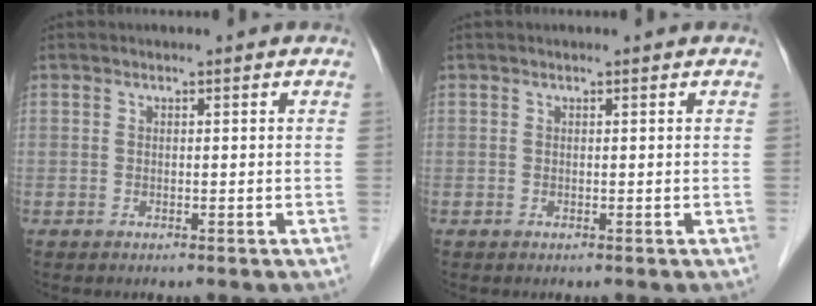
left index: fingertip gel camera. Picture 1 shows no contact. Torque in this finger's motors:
{"motor_torque": [0.11, -0.01, -0.02, 0.00]}